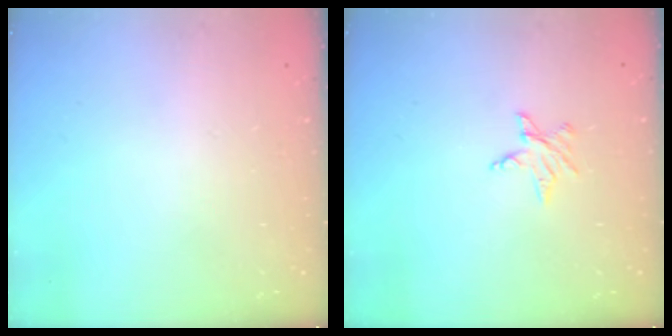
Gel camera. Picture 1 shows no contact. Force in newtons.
{"total": 3.8, "press": 3.8, "slide": 0.4}